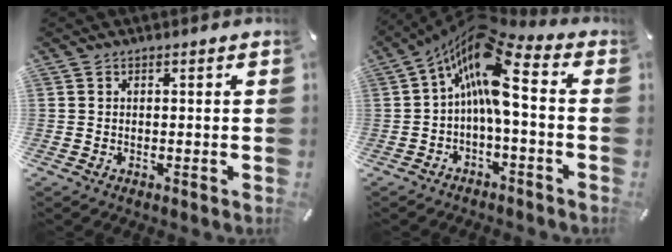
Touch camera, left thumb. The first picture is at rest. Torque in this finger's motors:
{"motor_torque": [-0.17, 2.42, 1.70, -1.09, 0.69]}